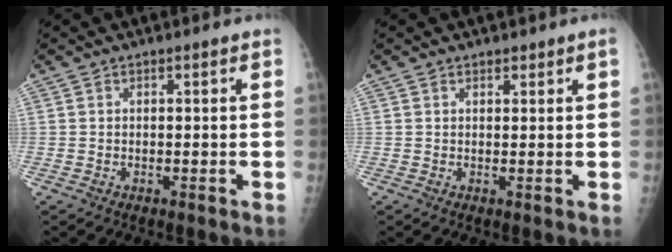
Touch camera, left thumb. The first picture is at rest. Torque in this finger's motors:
{"motor_torque": [-0.05, 0.12, -0.24, -0.12, -0.01]}